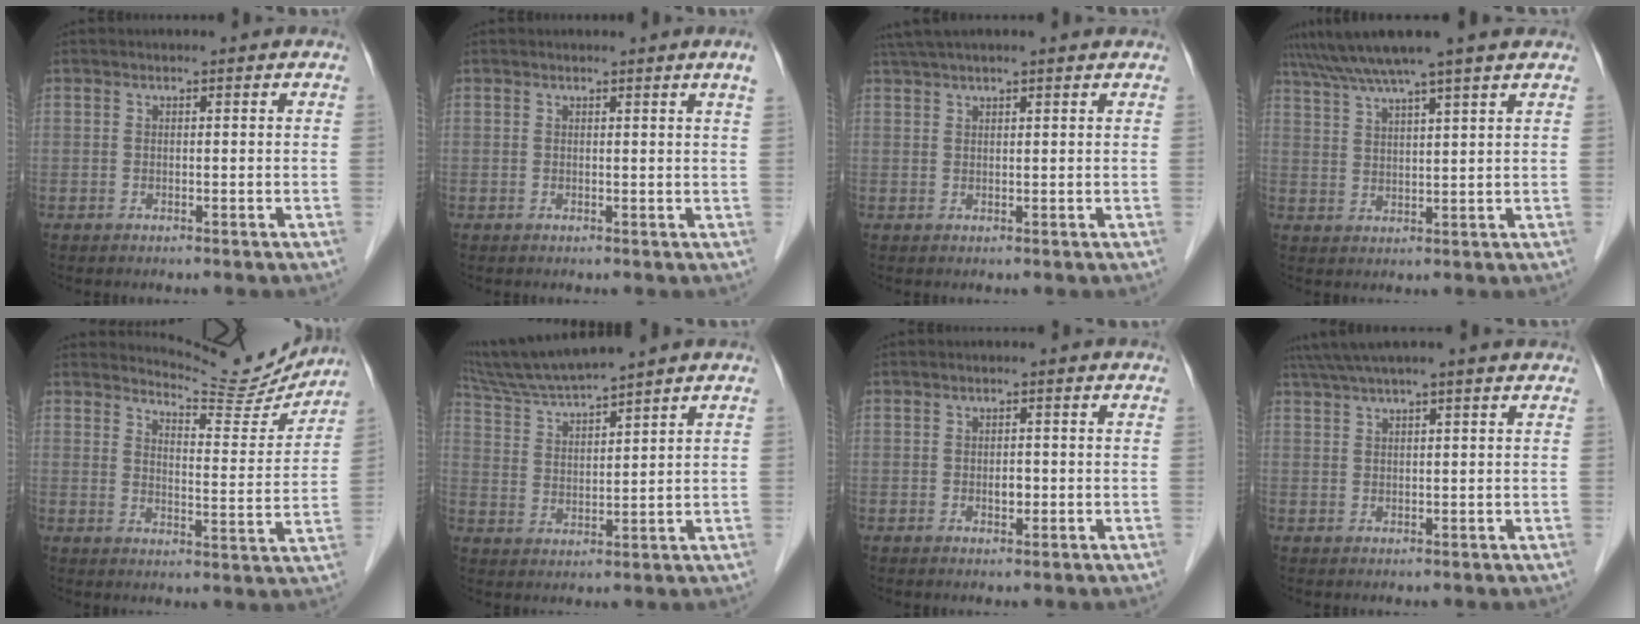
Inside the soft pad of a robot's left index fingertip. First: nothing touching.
{"total": 1.7, "force": [1.4, -0.6, 0.9], "torque": [-0.022, -0.011, 0.014]}
{"total": 7.0, "force": [5.9, 0.3, 3.8], "torque": [-0.064, 0.046, 0.092]}
{"total": 9.1, "force": [7.6, -1.2, 4.9], "torque": [-0.088, 0.027, 0.116]}
{"total": 10.4, "force": [10.4, 0.7, 0.2], "torque": [-0.004, -0.037, 0.133]}
{"total": 8.9, "force": [8.1, -1.4, 3.4], "torque": [-0.073, 0.013, 0.160]}
{"total": 1.5, "force": [-0.4, 0.9, 1.2], "torque": [-0.022, 0.001, -0.004]}
{"total": 8.2, "force": [6.7, -0.4, 4.7], "torque": [-0.082, 0.047, 0.097]}